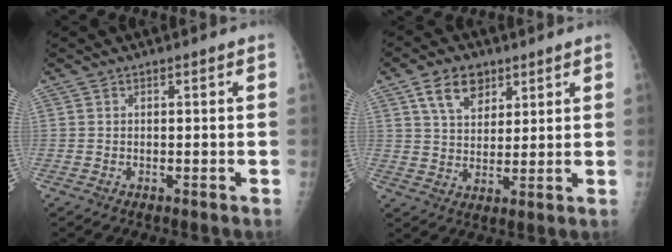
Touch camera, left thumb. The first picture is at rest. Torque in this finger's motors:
{"motor_torque": [0.77, 0.41, 0.51, -0.08, 0.17]}